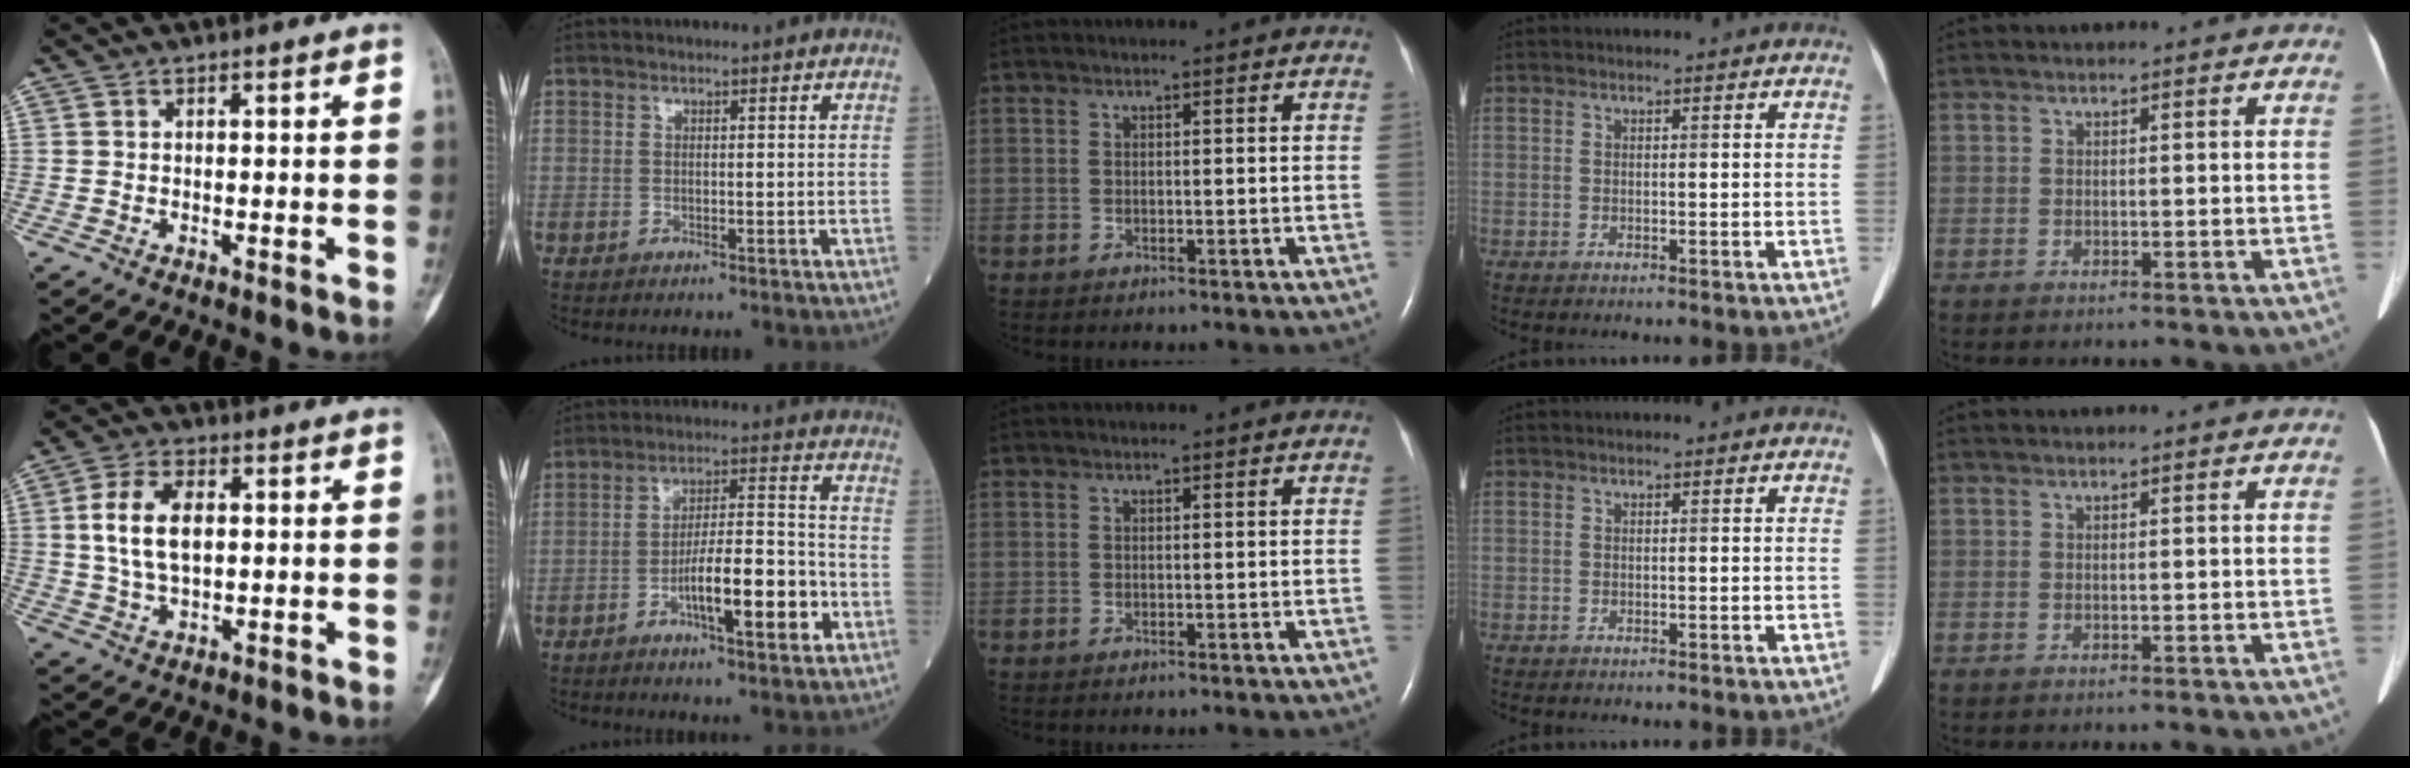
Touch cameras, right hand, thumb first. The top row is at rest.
{"thumb": {"total": 9.5, "force": [1.4, 5.4, 7.7], "torque": [-0.143, 0.002, 0.029]}, "index": {"total": 11.0, "force": [-4.2, 2.1, 10.0], "torque": [-0.162, 0.011, -0.068]}}